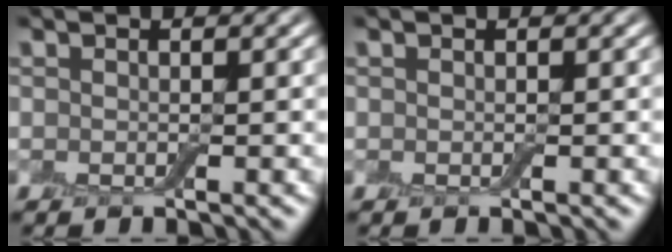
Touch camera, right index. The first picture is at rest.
{"total": 0.0}